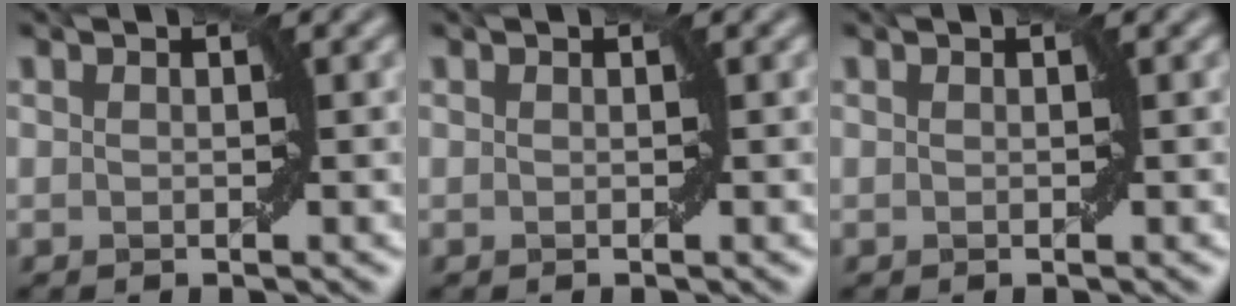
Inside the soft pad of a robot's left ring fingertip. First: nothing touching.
{"total": 0.0}
{"total": 0.0}